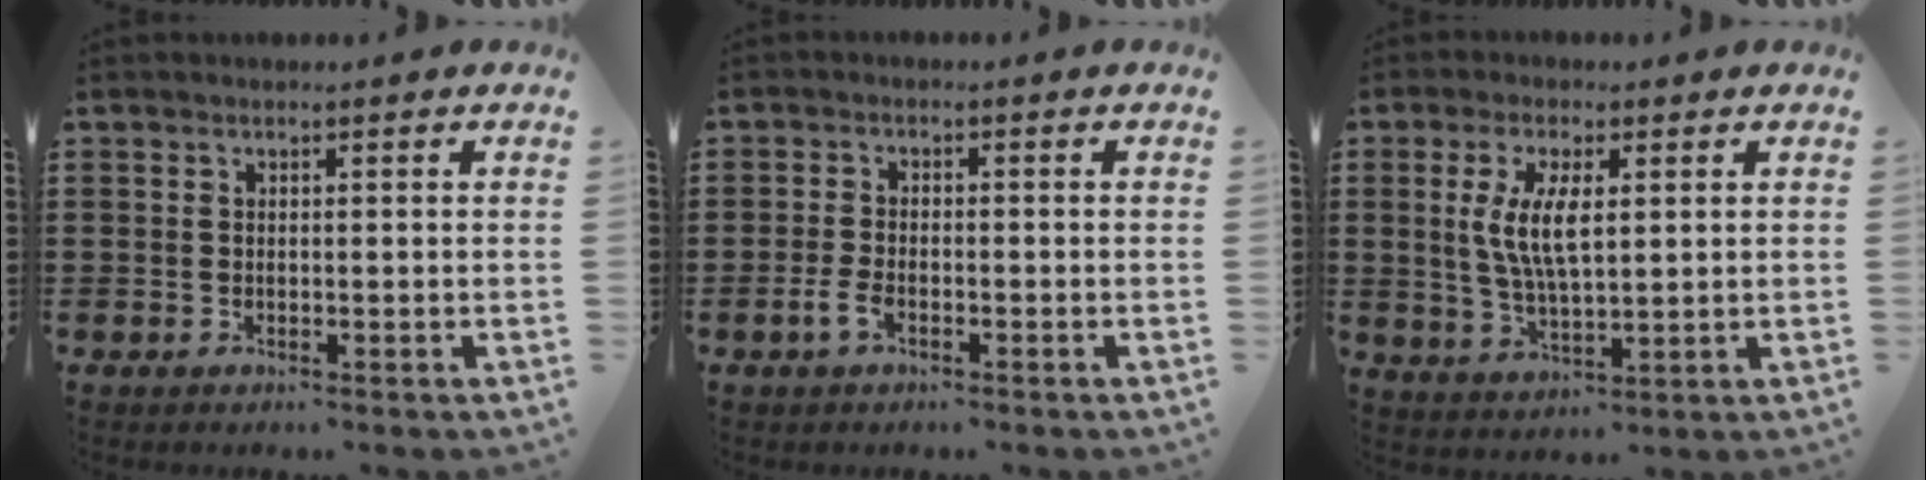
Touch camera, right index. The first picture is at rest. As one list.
[{"total": 2.6, "force": [-1.4, 1.1, 1.9], "torque": [-0.048, -0.002, -0.030]}, {"total": 7.0, "force": [1.3, 2.7, 6.4], "torque": [-0.135, 0.004, 0.020]}]